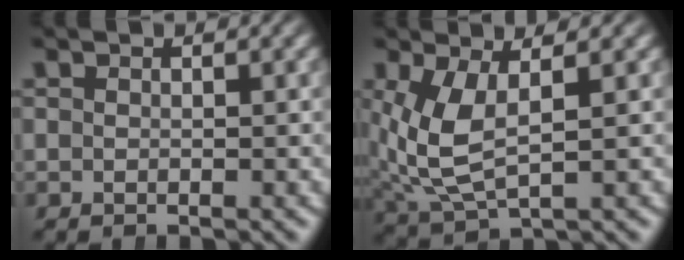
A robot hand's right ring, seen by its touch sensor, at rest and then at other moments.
{"total": 5.4, "force": [0.4, 3.4, 4.1], "torque": [-0.116, -0.019, 0.026]}